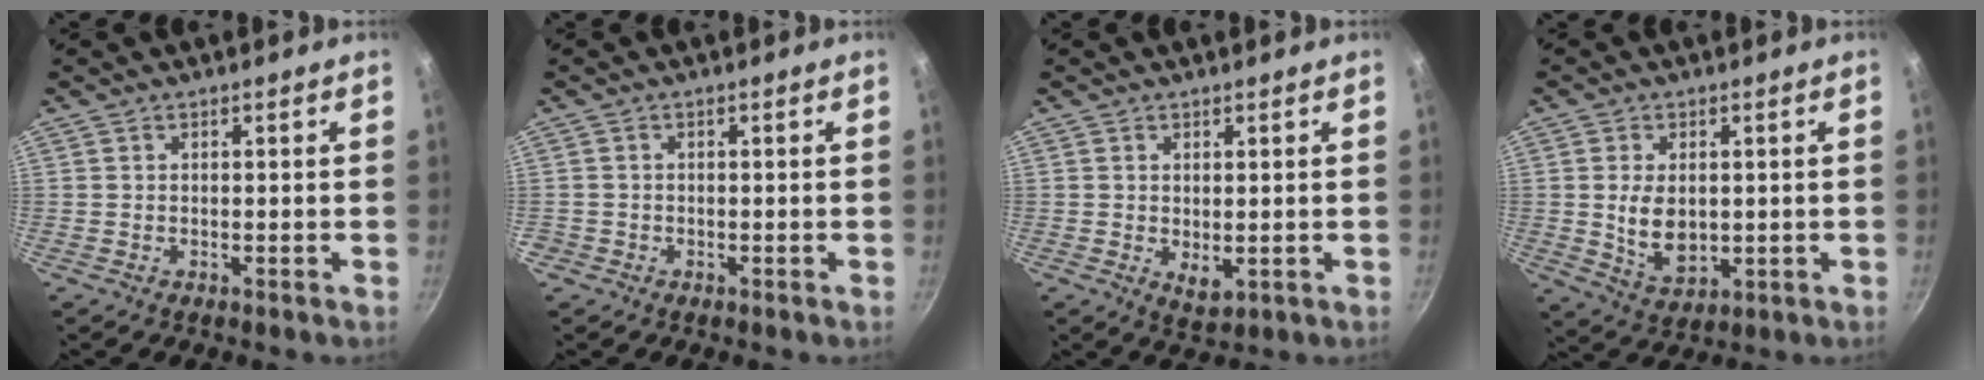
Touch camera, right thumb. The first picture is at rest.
{"total": 1.1, "force": [-0.5, 0.9, 0.1], "torque": [-0.004, 0.003, -0.008]}
{"total": 3.3, "force": [0.2, 2.0, 2.6], "torque": [-0.040, -0.013, 0.007]}
{"total": 8.0, "force": [0.4, 5.2, 6.1], "torque": [-0.101, -0.014, 0.020]}